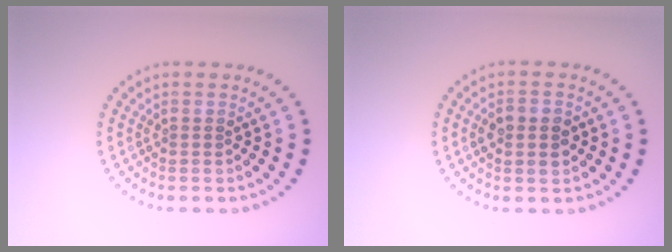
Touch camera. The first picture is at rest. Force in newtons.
{"total": 2.8, "press": 2.8, "slide": 0.1}